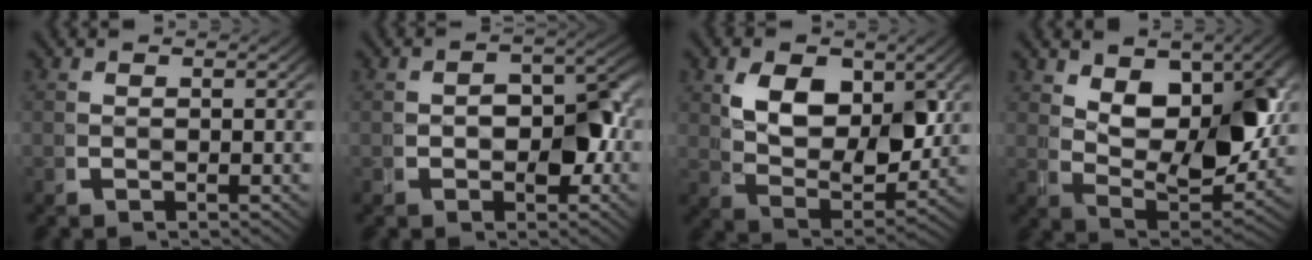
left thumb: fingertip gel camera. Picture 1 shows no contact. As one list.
[{"total": 4.2, "force": [-0.7, 2.7, 3.1], "torque": [-0.038, -0.004, -0.009]}, {"total": 7.2, "force": [1.8, 4.3, 5.5], "torque": [-0.100, -0.018, 0.041]}, {"total": 8.3, "force": [1.6, 4.4, 6.8], "torque": [-0.128, -0.032, 0.043]}]